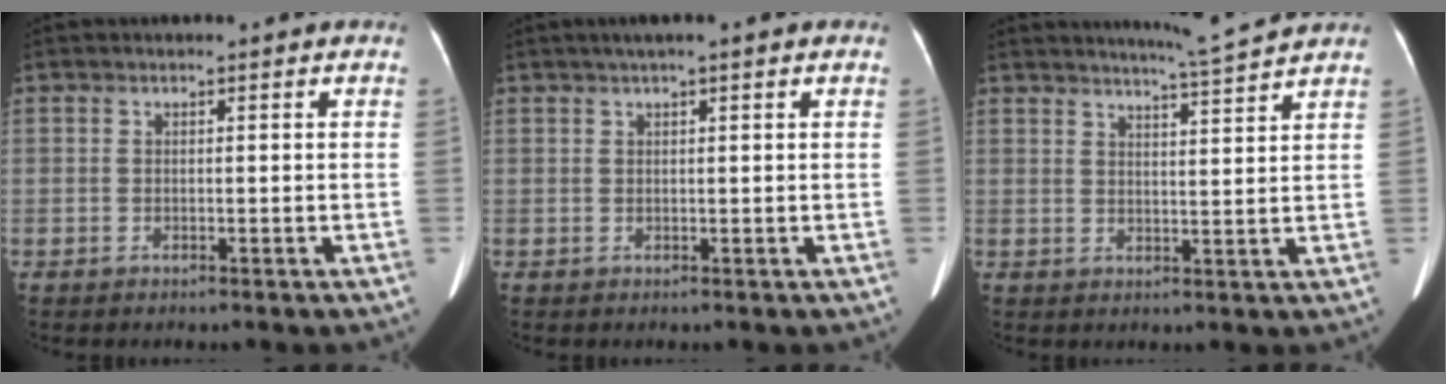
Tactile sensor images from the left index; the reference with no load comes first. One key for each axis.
{"total": 3.3, "fx": 2.2, "fy": 0.0, "fz": 2.5, "tx": -0.042, "ty": 0.024, "tz": 0.035}
{"total": 5.9, "fx": 5.5, "fy": -1.6, "fz": 1.2, "tx": -0.030, "ty": -0.013, "tz": 0.081}